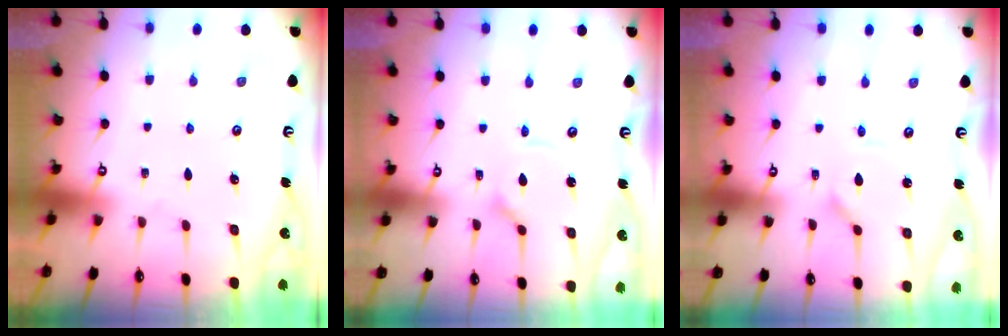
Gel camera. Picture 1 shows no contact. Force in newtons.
{"total": 4.6, "press": 4.6, "slide": 0.6}
{"total": 3.0, "press": 3.0, "slide": 0.2}